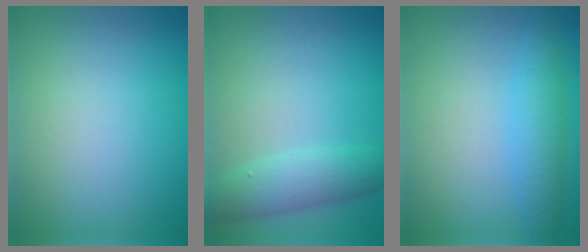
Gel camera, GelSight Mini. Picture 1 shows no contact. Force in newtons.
{"total": 3.4, "press": 3.4, "slide": 0.2}
{"total": 2.8, "press": 2.8, "slide": 0.0}